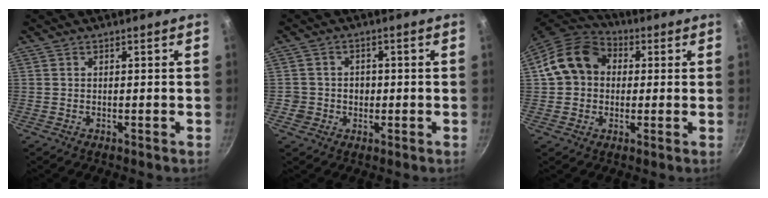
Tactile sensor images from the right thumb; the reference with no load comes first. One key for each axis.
{"total": 3.9, "fx": -0.5, "fy": 3.6, "fz": 1.3, "tx": 0.001, "ty": 0.010, "tz": -0.010}
{"total": 13.1, "fx": 2.0, "fy": 10.7, "fz": 7.2, "tx": -0.098, "ty": 0.027, "tz": 0.018}